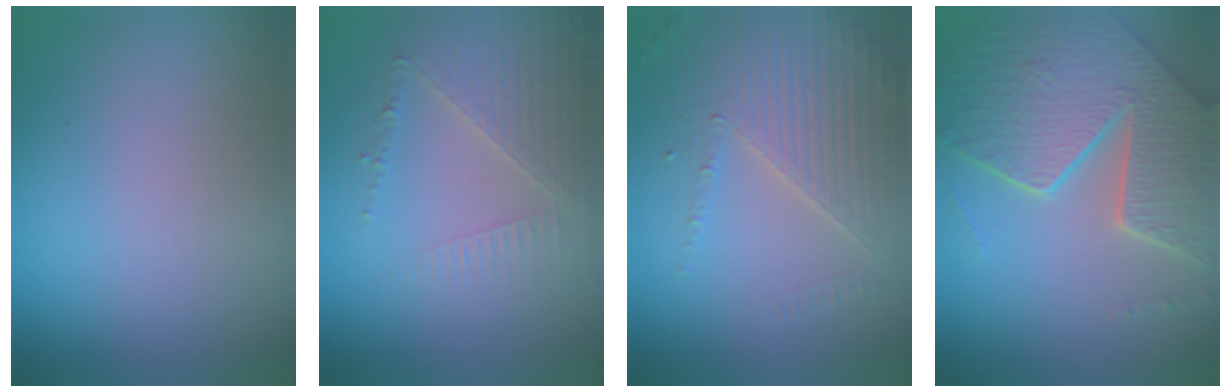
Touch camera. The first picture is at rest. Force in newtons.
{"total": 3.5, "press": 3.3, "slide": 1.2}
{"total": 4.4, "press": 3.9, "slide": 2.2}
{"total": 8.1, "press": 5.9, "slide": 5.5}